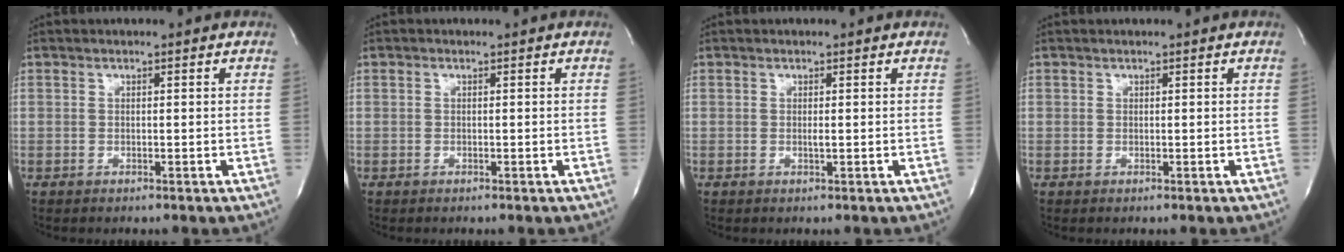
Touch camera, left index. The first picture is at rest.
{"total": 0.0}
{"total": 0.6, "force": [-0.3, 0.1, 0.5], "torque": [-0.015, -0.005, -0.007]}
{"total": 0.0}